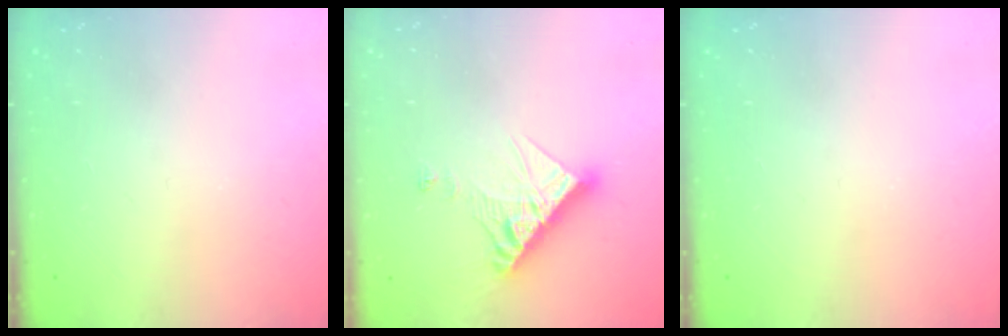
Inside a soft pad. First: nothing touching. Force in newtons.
{"total": 11.6, "press": 11.5, "slide": 1.1}
{"total": 0.0}